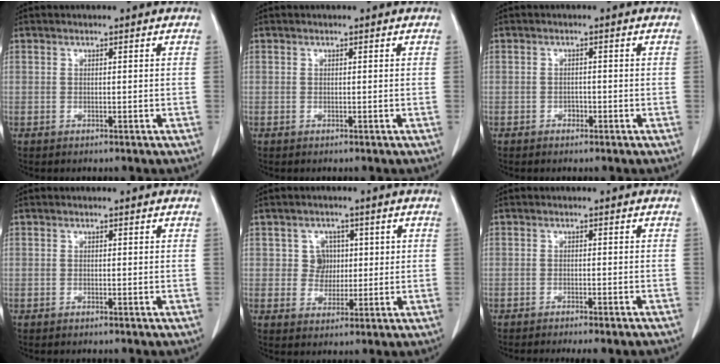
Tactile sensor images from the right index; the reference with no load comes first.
{"total": 0.0}
{"total": 1.1, "force": [-0.7, 0.7, 0.4], "torque": [-0.006, 0.004, -0.011]}
{"total": 0.0}
{"total": 3.9, "force": [0.9, 3.7, 0.8], "torque": [-0.005, 0.011, 0.014]}
{"total": 8.4, "force": [-7.4, 1.0, 3.9], "torque": [-0.041, -0.011, -0.093]}